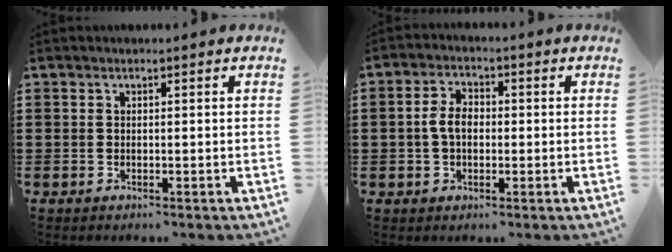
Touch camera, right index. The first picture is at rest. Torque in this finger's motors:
{"motor_torque": [0.33, -0.23, 0.12, 0.10]}